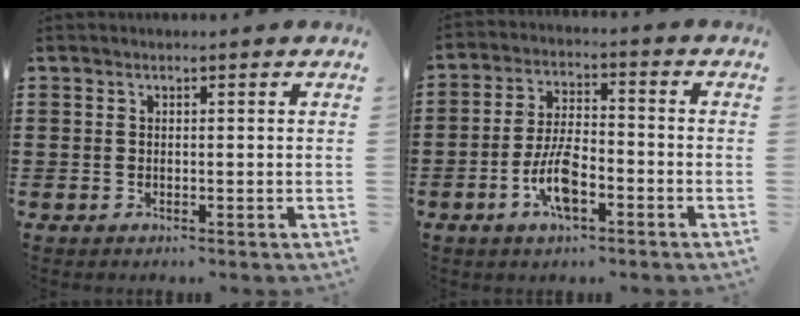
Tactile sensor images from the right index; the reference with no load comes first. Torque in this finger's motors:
{"motor_torque": [2.14, 0.00, 0.93, 0.21]}